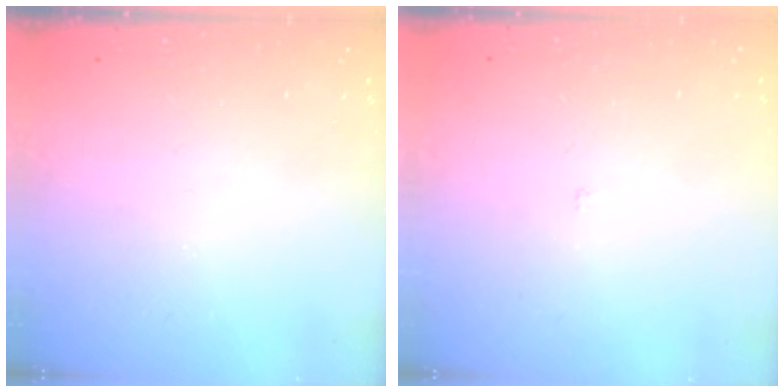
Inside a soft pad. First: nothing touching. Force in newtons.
{"total": 1.8, "press": 1.8, "slide": 0.1}